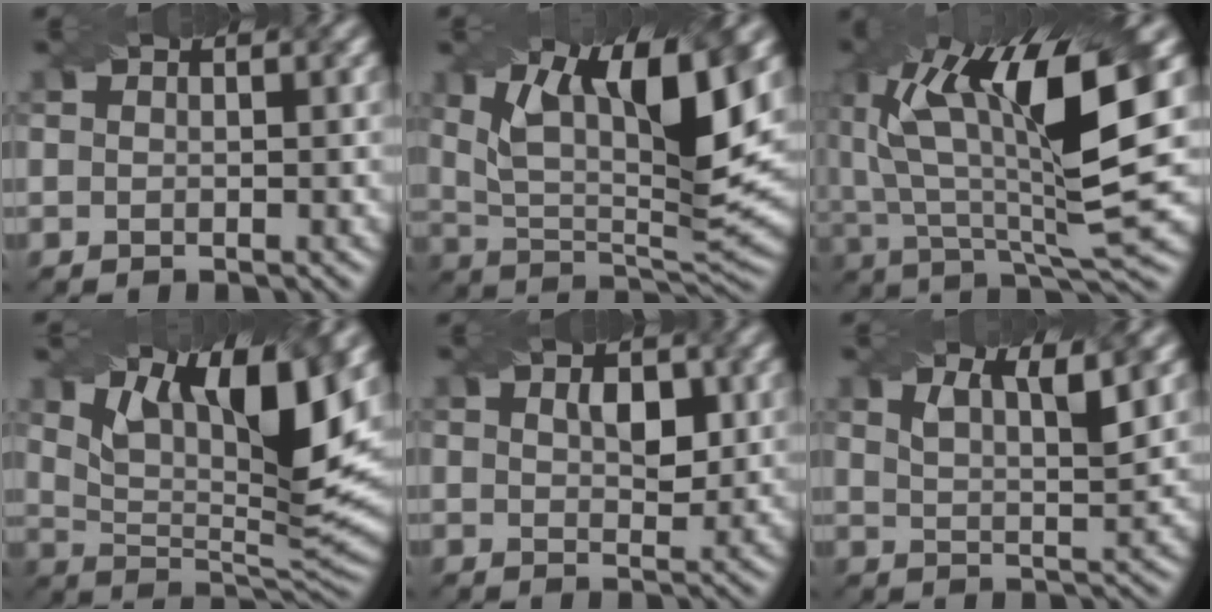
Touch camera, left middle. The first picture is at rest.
{"total": 12.7, "force": [5.4, 4.2, 10.7], "torque": [-0.185, -0.003, 0.094]}
{"total": 13.6, "force": [4.2, 3.9, 12.3], "torque": [-0.227, 0.000, 0.077]}
{"total": 12.4, "force": [6.1, 3.9, 10.0], "torque": [-0.165, -0.007, 0.108]}
{"total": 3.0, "force": [1.0, 1.6, 2.3], "torque": [-0.039, 0.002, 0.018]}
{"total": 4.6, "force": [2.8, 1.4, 3.4], "torque": [-0.040, 0.013, 0.031]}